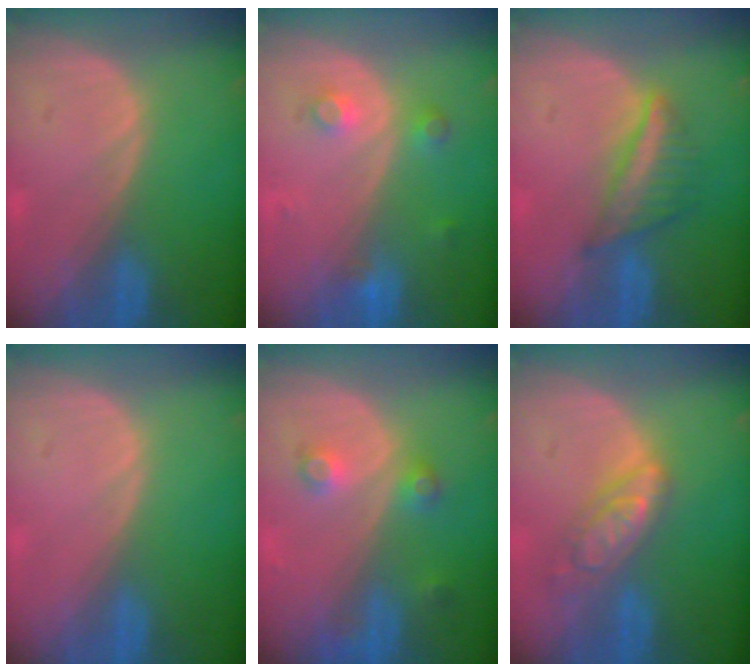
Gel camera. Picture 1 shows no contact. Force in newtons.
{"total": 3.3, "press": 3.1, "slide": 1.1}
{"total": 5.6, "press": 5.5, "slide": 1.1}
{"total": 0.0}
{"total": 3.8, "press": 3.5, "slide": 1.4}
{"total": 6.2, "press": 5.5, "slide": 2.8}